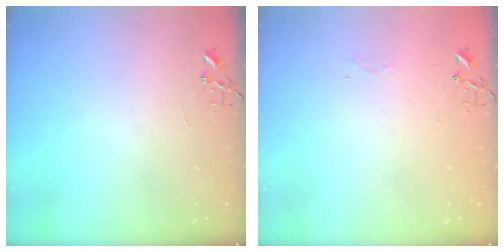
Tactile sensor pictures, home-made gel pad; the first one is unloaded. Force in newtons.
{"total": 3.8, "press": 3.8, "slide": 0.4}